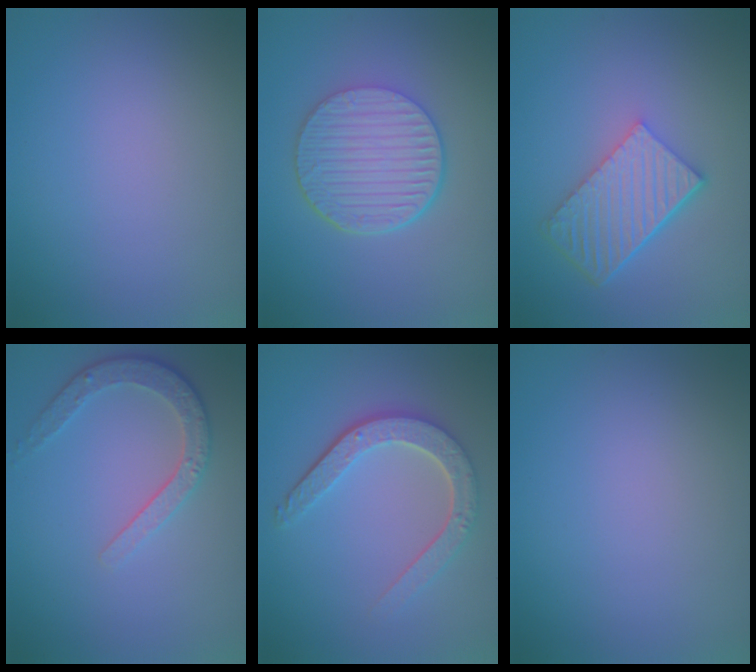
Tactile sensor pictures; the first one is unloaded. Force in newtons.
{"total": 6.5, "press": 4.8, "slide": 4.5}
{"total": 6.1, "press": 4.2, "slide": 4.4}
{"total": 3.5, "press": 2.9, "slide": 2.0}
{"total": 4.8, "press": 3.7, "slide": 3.1}
{"total": 0.0}